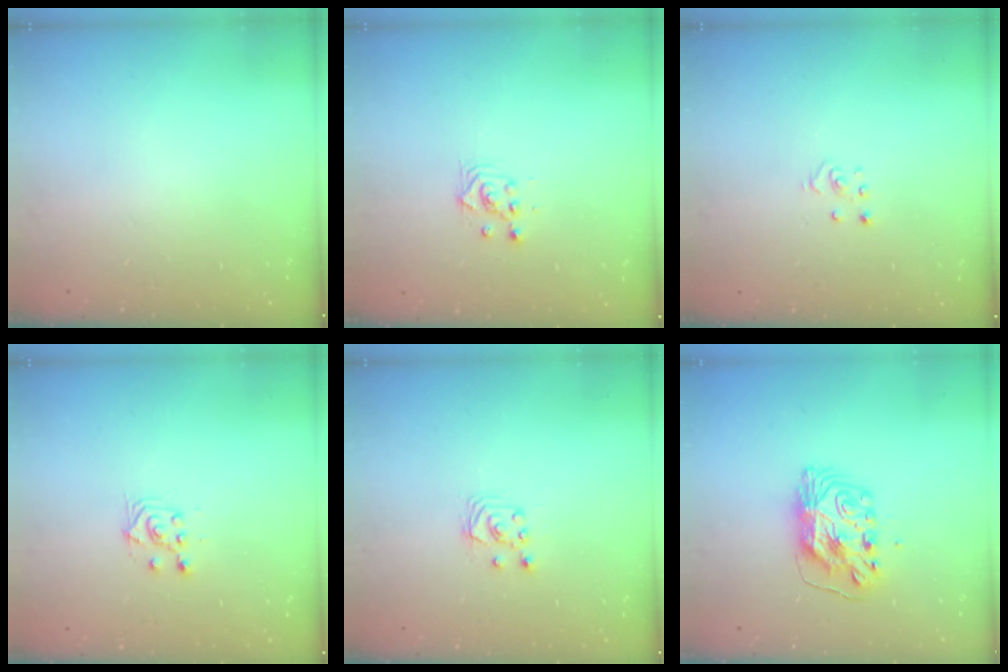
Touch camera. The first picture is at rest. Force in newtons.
{"total": 2.3, "press": 2.3, "slide": 0.1}
{"total": 2.8, "press": 2.8, "slide": 0.3}
{"total": 5.0, "press": 5.0, "slide": 0.8}
{"total": 3.0, "press": 3.0, "slide": 0.3}
{"total": 9.2, "press": 9.2, "slide": 0.9}